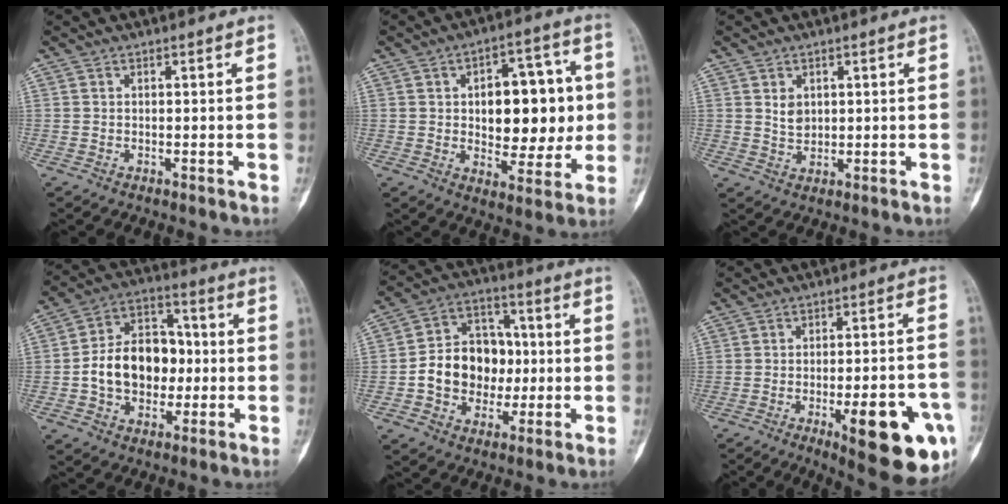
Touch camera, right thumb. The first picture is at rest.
{"total": 16.4, "force": [1.2, 9.5, 13.3], "torque": [-0.128, 0.014, 0.021]}
{"total": 3.2, "force": [1.0, 2.4, 1.8], "torque": [-0.018, -0.008, 0.023]}
{"total": 15.2, "force": [-1.3, 11.0, 10.4], "torque": [-0.139, 0.037, -0.023]}
{"total": 14.4, "force": [-1.1, 11.6, 8.6], "torque": [-0.094, 0.035, -0.019]}
{"total": 18.6, "force": [-7.1, 5.2, 16.4], "torque": [-0.171, 0.016, -0.082]}